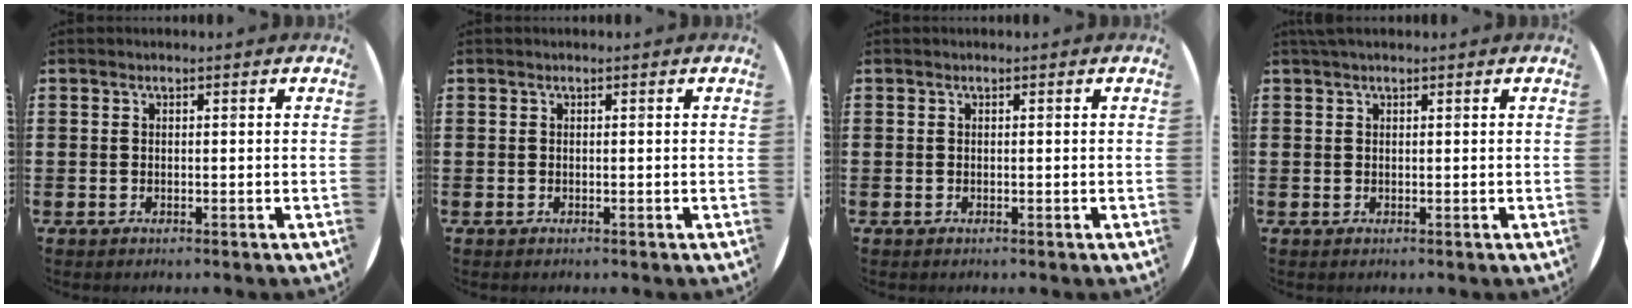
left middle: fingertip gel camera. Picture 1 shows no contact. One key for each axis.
{"total": 0.0}
{"total": 0.0}
{"total": 0.6, "fx": 0.5, "fy": 0.0, "fz": 0.3, "tx": -0.008, "ty": 0.000, "tz": 0.011}